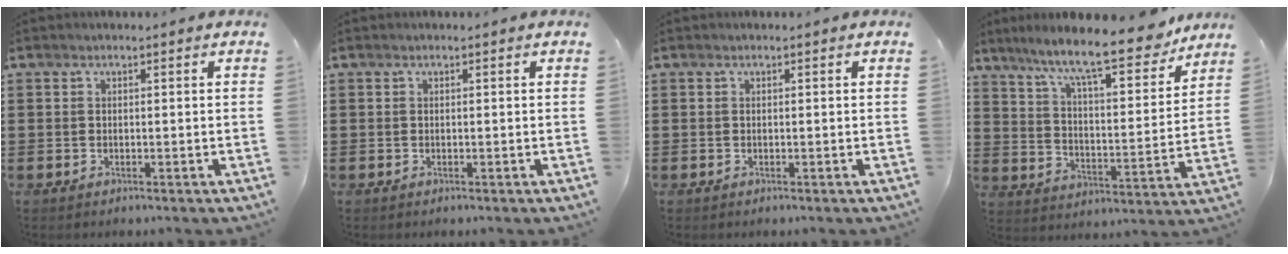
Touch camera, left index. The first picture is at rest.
{"total": 0.0}
{"total": 0.0}
{"total": 11.5, "force": [9.8, 1.1, 5.9], "torque": [-0.126, -0.063, 0.159]}